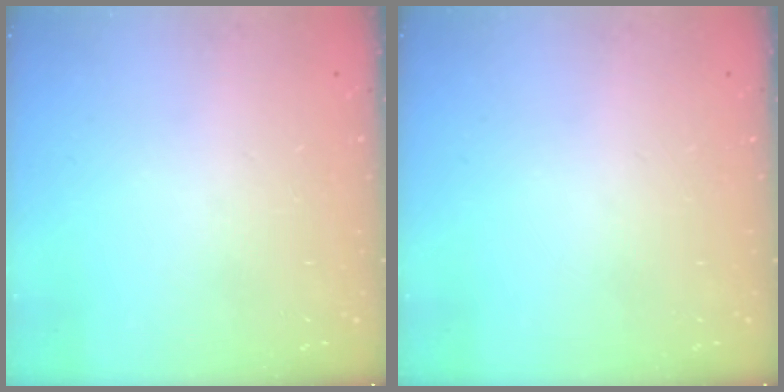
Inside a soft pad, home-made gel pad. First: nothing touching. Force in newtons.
{"total": 0.0}